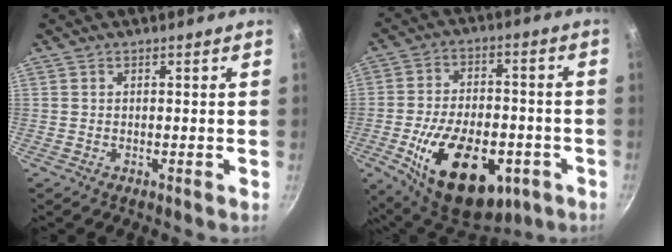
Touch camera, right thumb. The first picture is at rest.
{"total": 22.6, "force": [-7.8, 12.9, 16.8], "torque": [-0.251, 0.022, -0.110]}